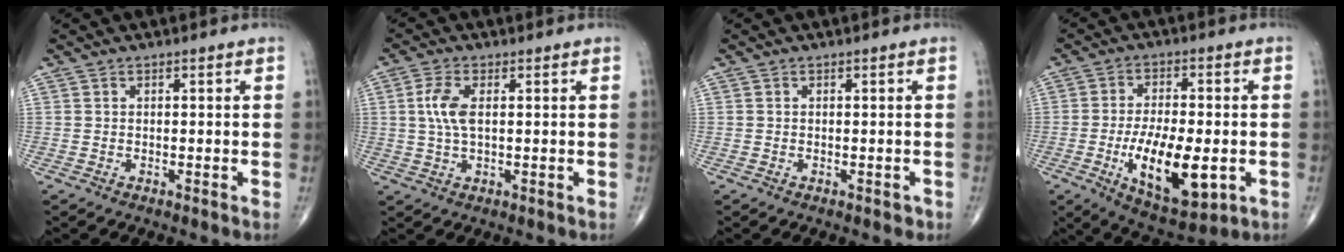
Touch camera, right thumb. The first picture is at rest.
{"total": 5.3, "force": [0.8, 2.4, 4.6], "torque": [-0.113, 0.004, 0.015]}
{"total": 0.7, "force": [-0.4, 0.5, 0.3], "torque": [0.003, 0.002, -0.005]}
{"total": 15.4, "force": [-3.9, 6.6, 13.4], "torque": [-0.209, 0.000, -0.051]}